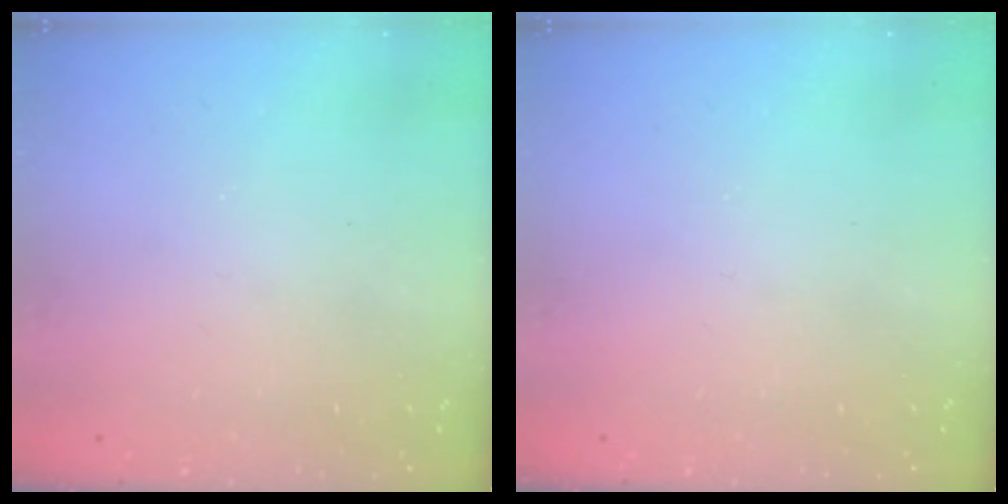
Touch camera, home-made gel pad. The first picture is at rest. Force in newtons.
{"total": 0.0}